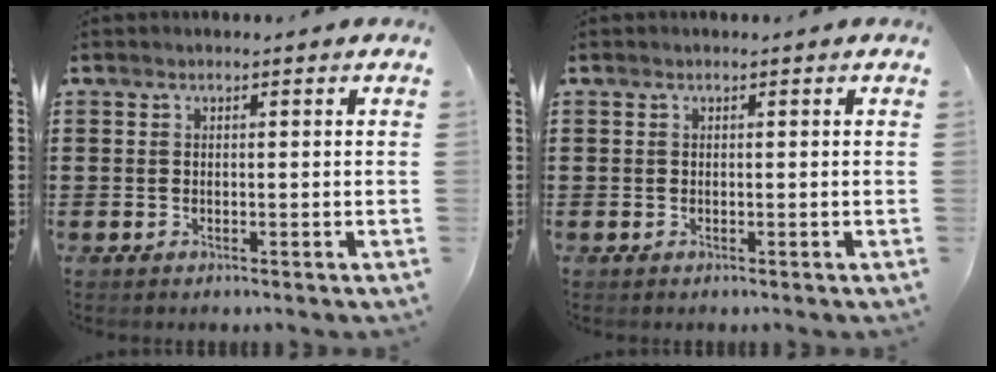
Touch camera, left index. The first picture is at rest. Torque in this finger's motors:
{"motor_torque": [-0.05, -0.05, 0.00, 0.00]}